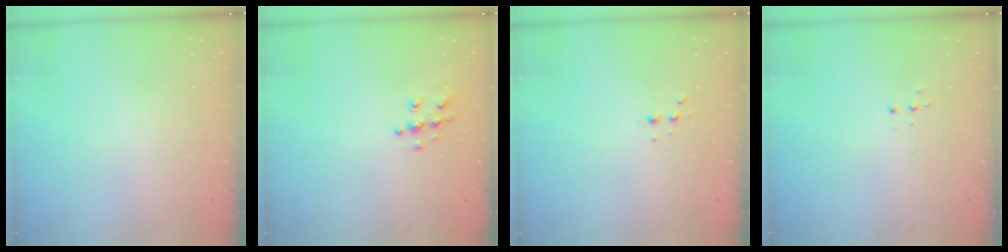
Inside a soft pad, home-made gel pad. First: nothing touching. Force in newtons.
{"total": 6.2, "press": 6.2, "slide": 0.2}
{"total": 2.3, "press": 2.2, "slide": 0.6}
{"total": 3.5, "press": 3.4, "slide": 0.8}